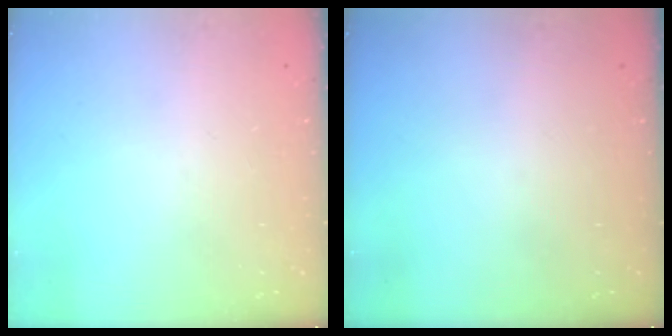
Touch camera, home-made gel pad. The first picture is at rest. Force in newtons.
{"total": 0.0}